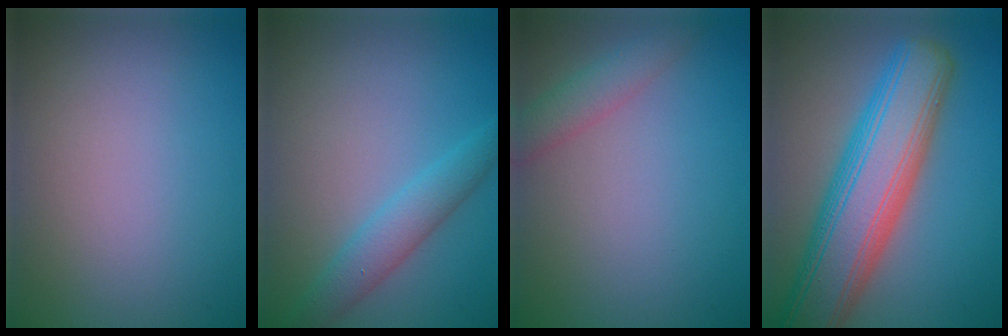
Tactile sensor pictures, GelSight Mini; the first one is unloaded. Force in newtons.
{"total": 3.1, "press": 3.1, "slide": 0.2}
{"total": 2.3, "press": 2.3, "slide": 0.1}
{"total": 10.4, "press": 10.4, "slide": 0.6}